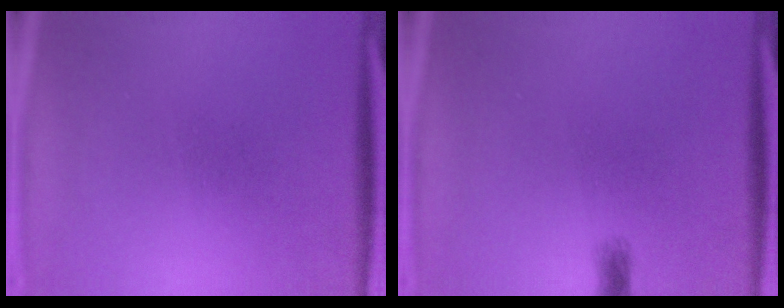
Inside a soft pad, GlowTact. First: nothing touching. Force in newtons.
{"total": 1.4}